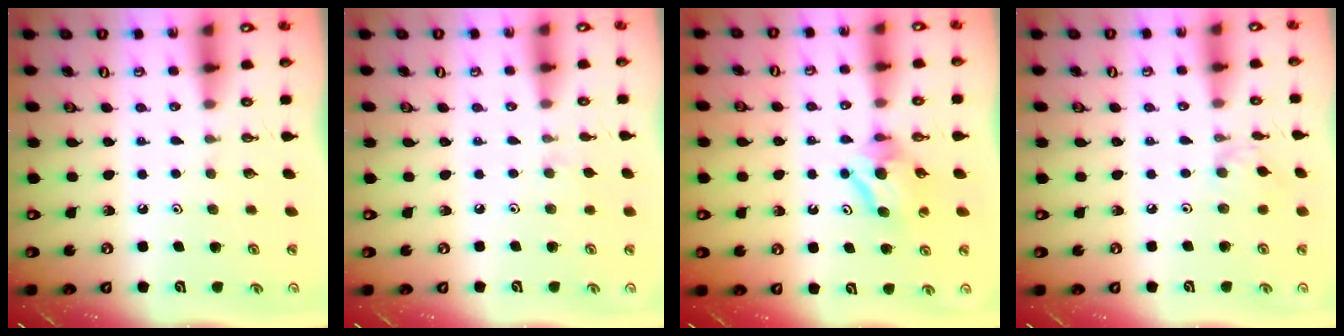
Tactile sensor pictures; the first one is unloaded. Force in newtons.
{"total": 2.9, "press": 2.9, "slide": 0.4}
{"total": 7.6, "press": 7.6, "slide": 0.3}
{"total": 3.0, "press": 3.0, "slide": 0.5}